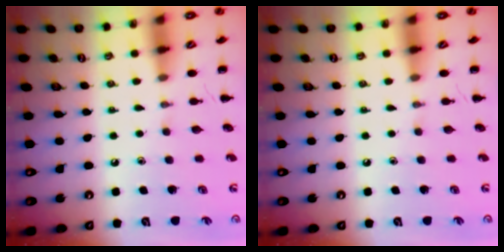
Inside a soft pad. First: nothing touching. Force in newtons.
{"total": 0.0}